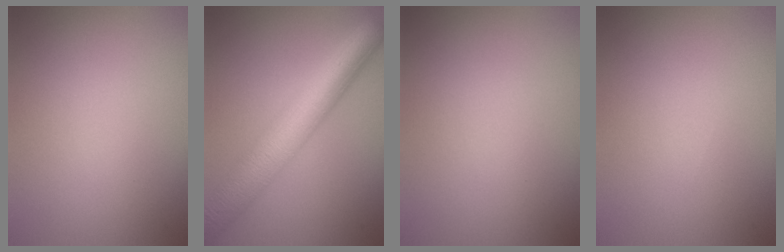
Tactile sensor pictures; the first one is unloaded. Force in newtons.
{"total": 7.9, "press": 7.9, "slide": 0.2}
{"total": 0.0}
{"total": 0.0}